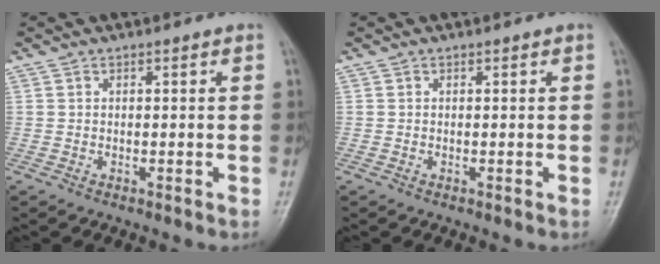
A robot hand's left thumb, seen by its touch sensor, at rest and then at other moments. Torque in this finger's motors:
{"motor_torque": [-0.01, 0.04, -0.11, -0.08, 0.02]}